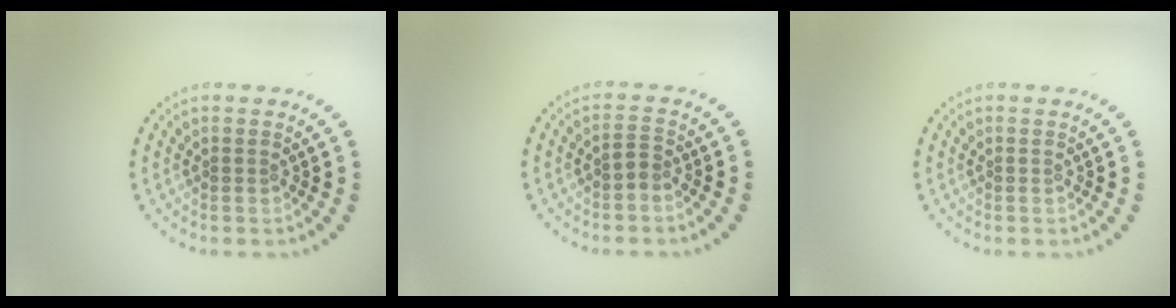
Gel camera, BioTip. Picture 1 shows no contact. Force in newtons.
{"total": 1.2, "press": 1.0, "slide": 0.7}
{"total": 0.0}